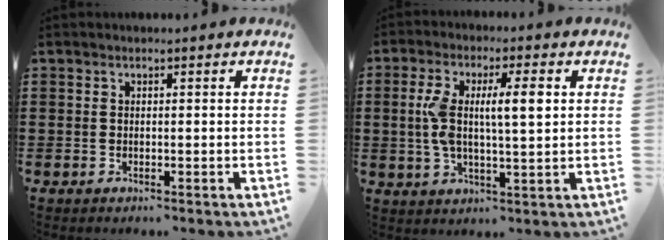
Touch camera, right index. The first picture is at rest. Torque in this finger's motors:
{"motor_torque": [0.53, 0.12, 0.73, 0.21]}